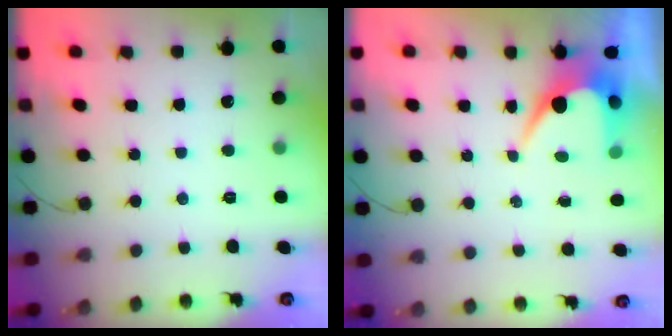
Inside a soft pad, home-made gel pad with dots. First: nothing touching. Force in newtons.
{"total": 7.4, "press": 7.4, "slide": 0.3}